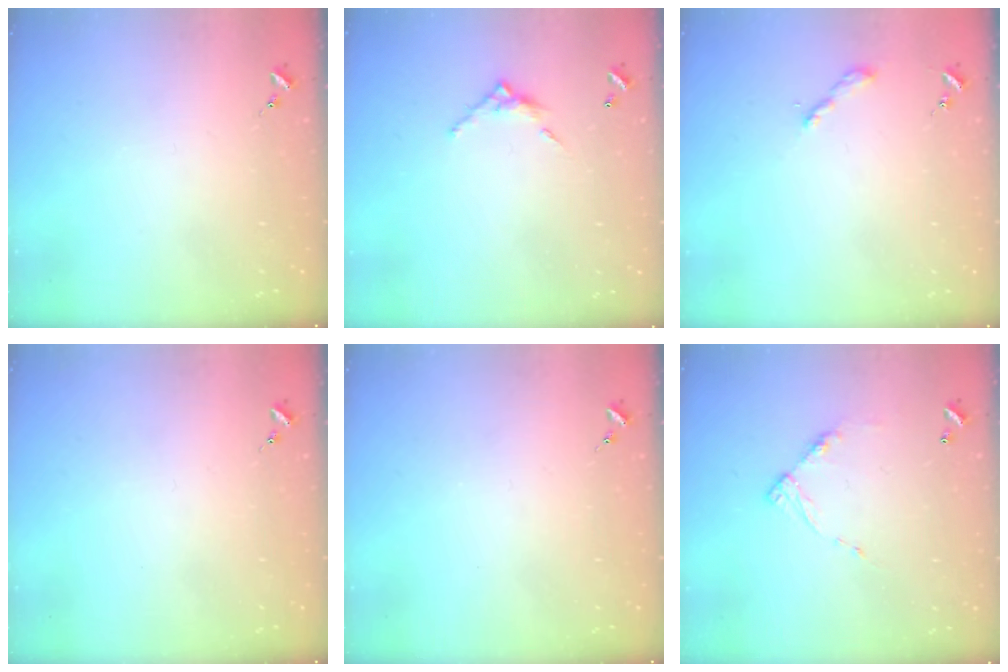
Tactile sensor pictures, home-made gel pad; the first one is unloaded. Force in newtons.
{"total": 6.7, "press": 6.7, "slide": 0.4}
{"total": 2.2, "press": 2.2, "slide": 0.2}
{"total": 0.0}
{"total": 0.0}
{"total": 8.8, "press": 8.8, "slide": 0.5}